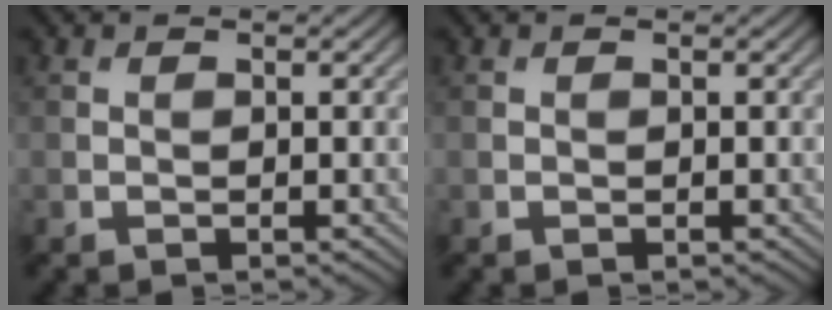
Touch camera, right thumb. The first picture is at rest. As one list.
[{"total": 0.0}]